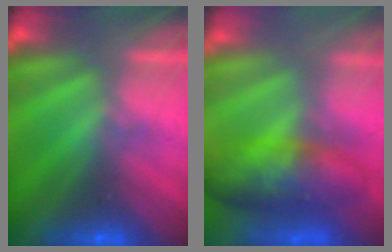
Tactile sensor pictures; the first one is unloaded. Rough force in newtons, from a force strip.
{"total": 8.3}